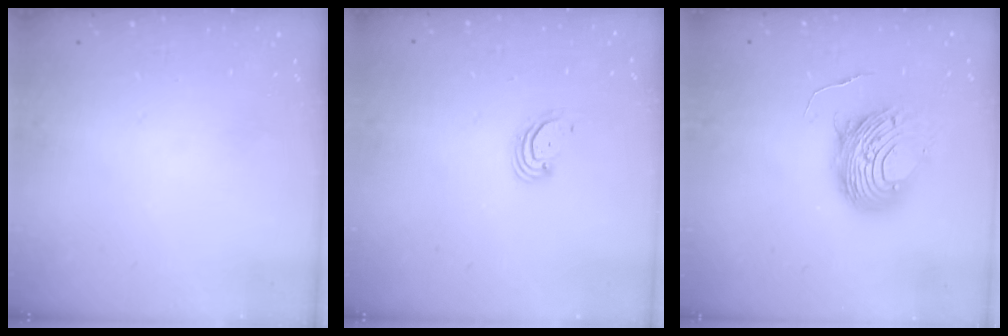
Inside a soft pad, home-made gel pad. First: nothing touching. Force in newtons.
{"total": 3.0, "press": 3.0, "slide": 0.3}
{"total": 11.0, "press": 11.0, "slide": 0.8}